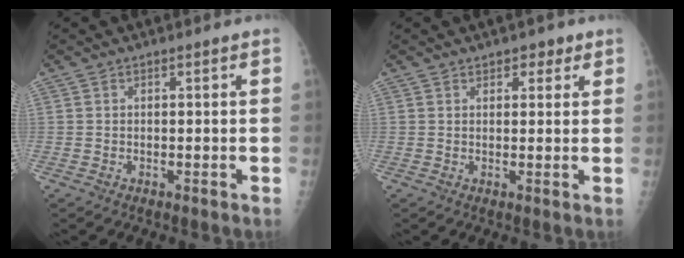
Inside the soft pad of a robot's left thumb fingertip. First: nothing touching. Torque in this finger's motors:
{"motor_torque": [-0.45, -0.08, -0.41, -0.32, 0.04]}